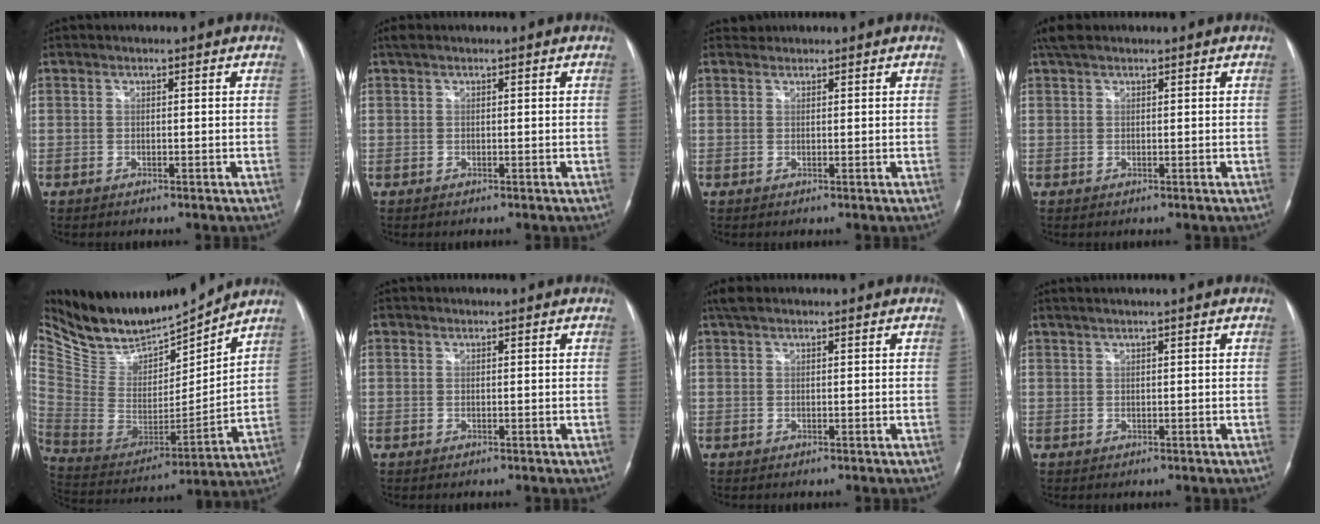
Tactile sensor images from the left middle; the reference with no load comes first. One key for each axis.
{"total": 1.0, "fx": 0.7, "fy": 0.4, "fz": 0.5, "tx": -0.013, "ty": 0.018, "tz": 0.014}
{"total": 0.9, "fx": 0.8, "fy": 0.3, "fz": -0.3, "tx": 0.000, "ty": 0.008, "tz": 0.013}
{"total": 2.8, "fx": 2.2, "fy": 1.1, "fz": 1.3, "tx": -0.030, "ty": 0.023, "tz": 0.041}
{"total": 21.5, "fx": 19.5, "fy": 6.0, "fz": 6.9, "tx": -0.156, "ty": -0.023, "tz": 0.341}
{"total": 0.0}
{"total": 2.0, "fx": 1.5, "fy": 0.8, "fz": 1.0, "tx": -0.022, "ty": 0.020, "tz": 0.030}
{"total": 1.9, "fx": 1.4, "fy": -0.3, "fz": 1.3, "tx": -0.026, "ty": 0.016, "tz": 0.029}